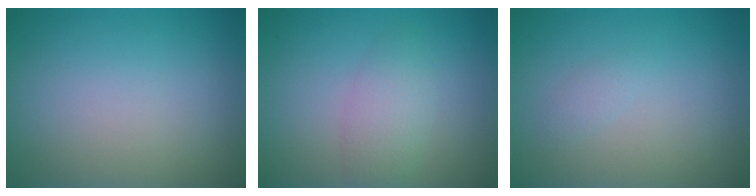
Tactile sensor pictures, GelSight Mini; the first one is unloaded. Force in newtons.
{"total": 2.5, "press": 2.4, "slide": 0.2}
{"total": 0.7, "press": 0.7, "slide": 0.0}